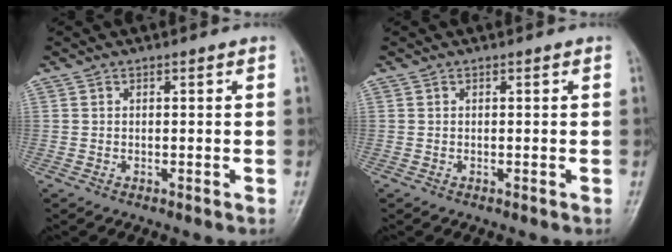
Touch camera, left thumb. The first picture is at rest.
{"total": 0.0}